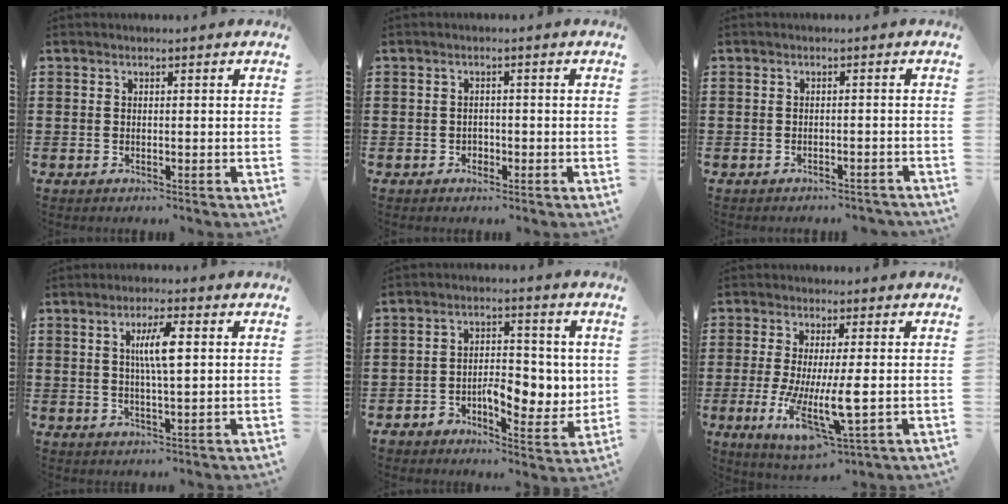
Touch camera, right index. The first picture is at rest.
{"total": 1.1, "force": [-0.7, 0.9, 0.3], "torque": [-0.008, 0.000, -0.016]}
{"total": 1.4, "force": [-1.4, 0.2, 0.0], "torque": [-0.006, 0.001, -0.031]}
{"total": 5.4, "force": [1.1, 0.9, 5.2], "torque": [-0.102, 0.006, 0.015]}
{"total": 6.8, "force": [-1.2, 4.5, 5.0], "torque": [-0.071, 0.004, -0.026]}
{"total": 9.3, "force": [-1.5, 2.0, 8.9], "torque": [-0.176, -0.021, -0.022]}